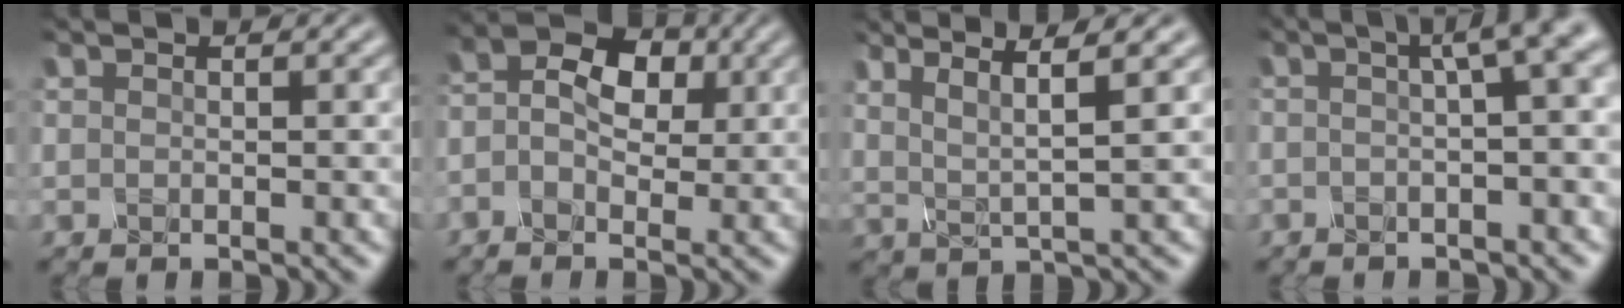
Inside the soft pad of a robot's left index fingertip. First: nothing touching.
{"total": 3.1, "force": [-1.1, 2.1, 2.0], "torque": [-0.041, 0.003, -0.011]}
{"total": 3.0, "force": [1.7, -0.2, 2.5], "torque": [-0.067, 0.001, 0.053]}
{"total": 5.2, "force": [-0.6, 1.2, 5.0], "torque": [-0.025, 0.022, 0.001]}